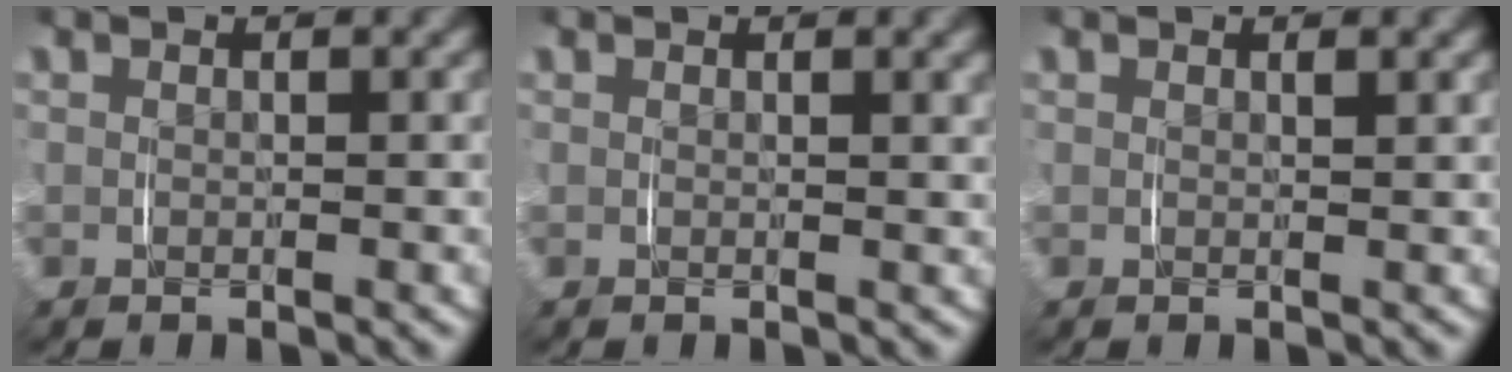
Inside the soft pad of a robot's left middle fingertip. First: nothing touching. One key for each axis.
{"total": 1.0, "fx": 0.7, "fy": 0.0, "fz": 0.7, "tx": -0.008, "ty": 0.003, "tz": 0.009}
{"total": 0.7, "fx": 0.5, "fy": 0.0, "fz": 0.4, "tx": -0.005, "ty": -0.001, "tz": 0.009}